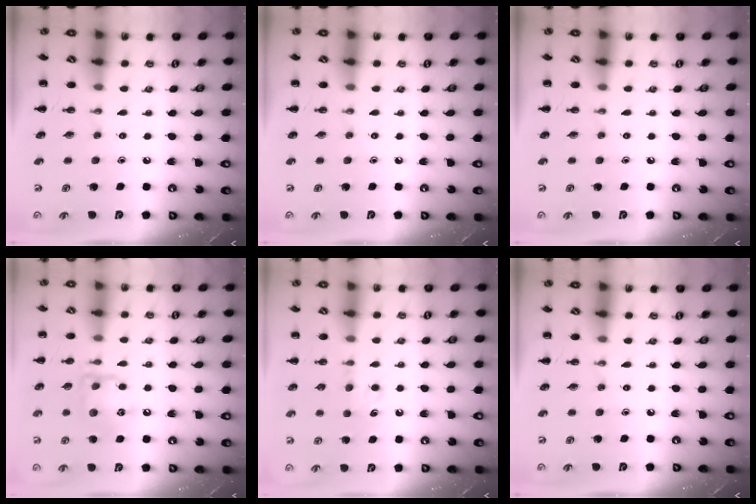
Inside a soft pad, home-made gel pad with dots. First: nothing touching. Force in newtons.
{"total": 0.0}
{"total": 0.0}
{"total": 12.9, "press": 12.8, "slide": 1.4}
{"total": 5.1, "press": 4.9, "slide": 1.5}
{"total": 0.0}